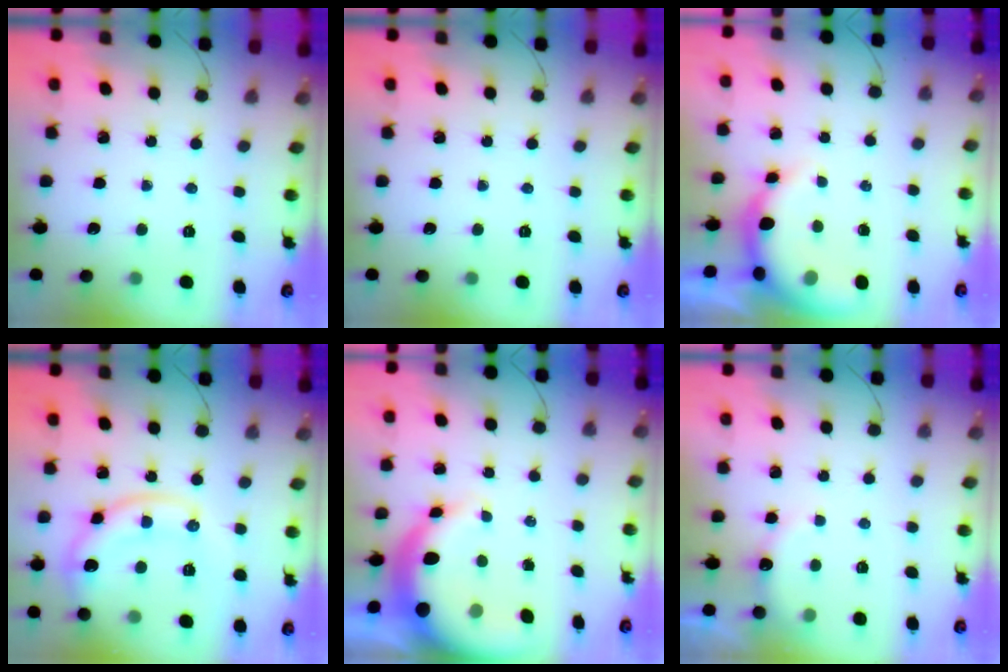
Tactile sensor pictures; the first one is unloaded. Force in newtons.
{"total": 0.0}
{"total": 8.3, "press": 8.2, "slide": 1.5}
{"total": 12.4, "press": 12.4, "slide": 0.4}
{"total": 10.9, "press": 10.8, "slide": 1.8}
{"total": 7.3, "press": 7.2, "slide": 1.4}